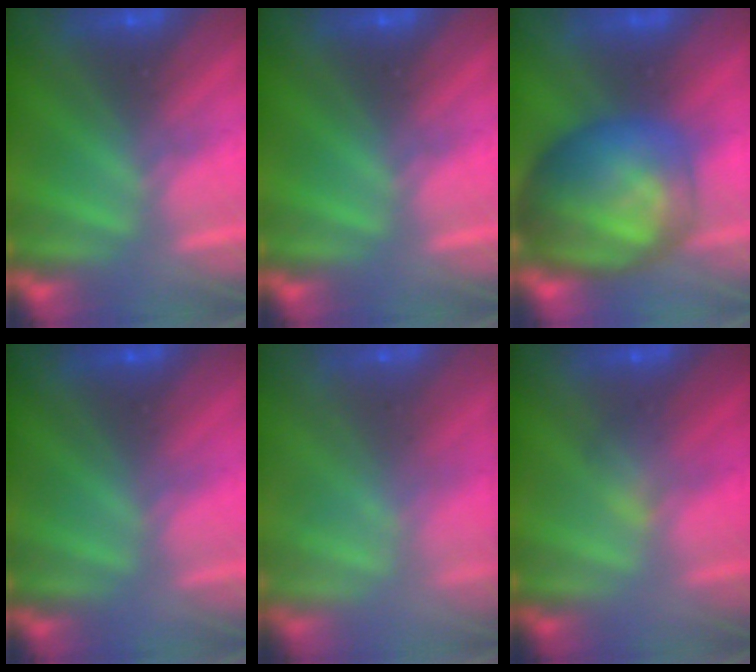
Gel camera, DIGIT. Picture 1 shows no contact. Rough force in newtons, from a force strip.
{"total": 0.0}
{"total": 7.7}
{"total": 2.4}
{"total": 7.0}
{"total": 2.8}